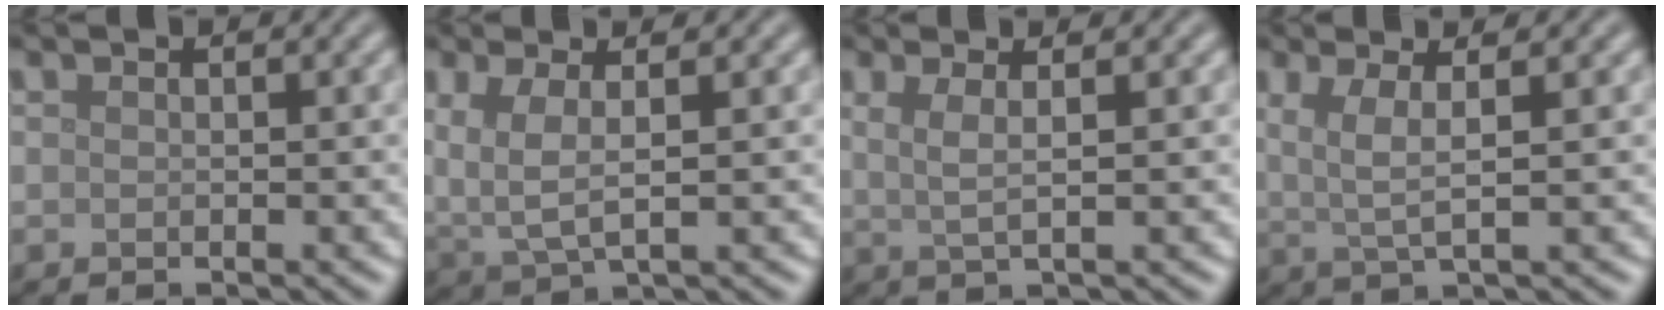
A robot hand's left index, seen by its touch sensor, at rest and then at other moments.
{"total": 3.6, "force": [1.0, 1.3, 3.2], "torque": [-0.075, -0.004, 0.020]}
{"total": 2.4, "force": [0.7, 0.7, 2.2], "torque": [-0.040, 0.000, 0.011]}
{"total": 3.0, "force": [0.9, 0.6, 2.8], "torque": [-0.057, -0.002, 0.019]}